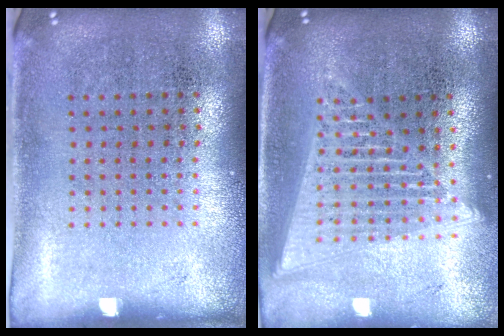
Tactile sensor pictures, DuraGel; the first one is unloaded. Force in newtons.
{"total": 1.9, "press": 1.6, "slide": 1.0}